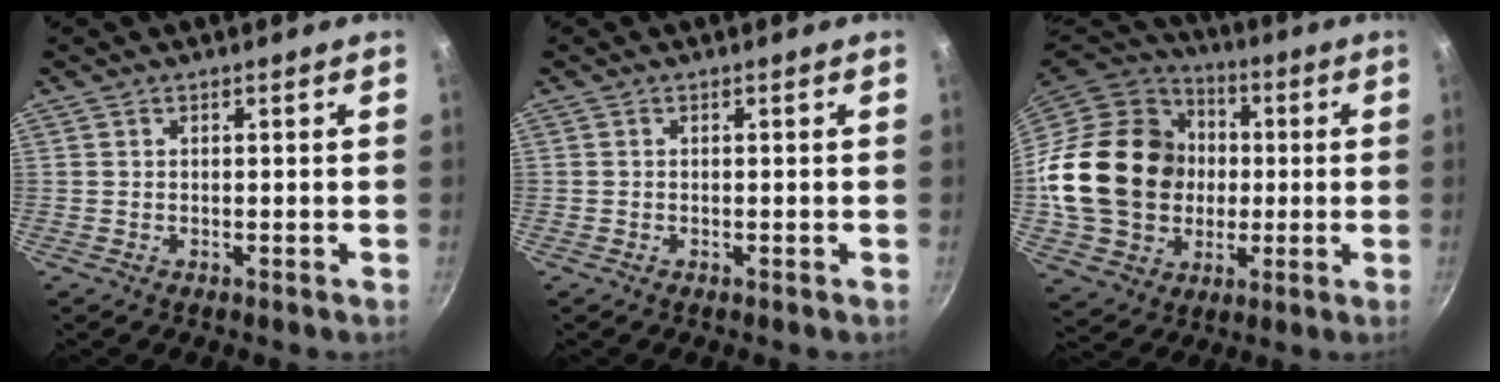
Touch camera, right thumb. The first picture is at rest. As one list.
[{"total": 0.0}, {"total": 25.4, "force": [0.1, 21.0, 14.2], "torque": [-0.238, 0.029, 0.015]}]